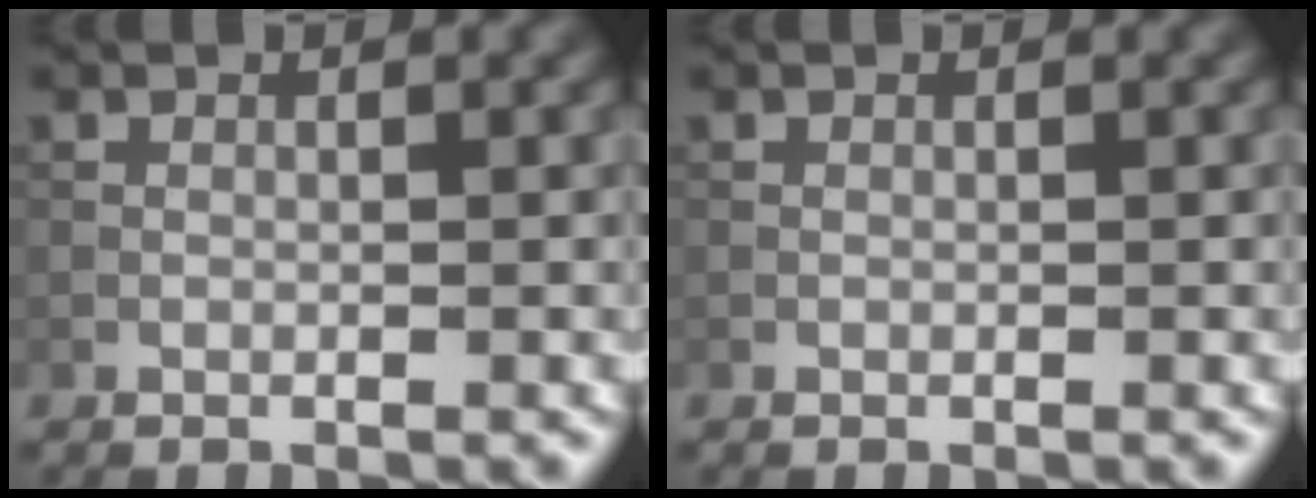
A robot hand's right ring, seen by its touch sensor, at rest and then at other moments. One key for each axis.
{"total": 0.0}